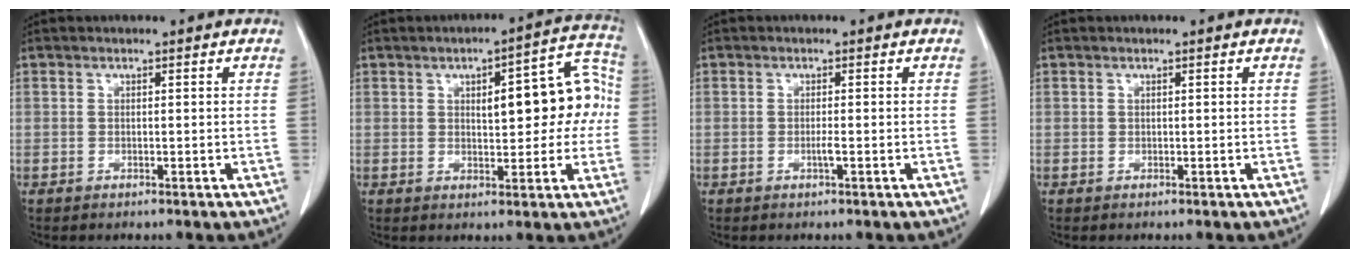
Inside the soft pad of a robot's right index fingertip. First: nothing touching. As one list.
[{"total": 11.6, "force": [1.2, 4.4, 10.7], "torque": [-0.125, 0.040, 0.019]}, {"total": 1.0, "force": [-0.3, -0.1, 0.9], "torque": [-0.022, -0.002, -0.006]}, {"total": 0.0}]